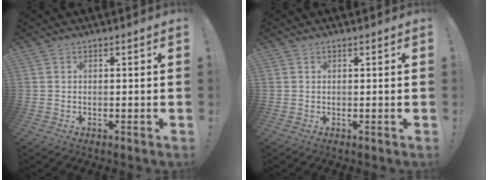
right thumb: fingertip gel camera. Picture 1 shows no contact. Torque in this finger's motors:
{"motor_torque": [-0.11, 0.21, -0.20, 0.10, -0.01]}